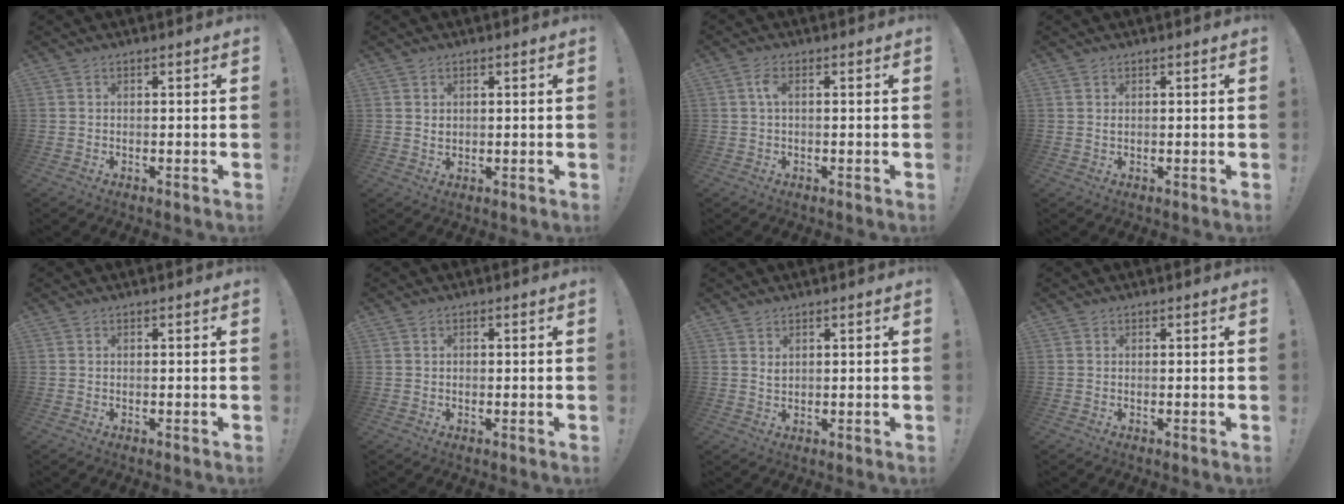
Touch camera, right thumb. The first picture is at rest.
{"total": 1.4, "force": [0.7, 1.1, 0.5], "torque": [-0.002, -0.003, 0.010]}
{"total": 3.1, "force": [0.3, 1.0, 2.9], "torque": [-0.061, 0.008, 0.006]}
{"total": 0.5, "force": [0.4, 0.3, 0.3], "torque": [-0.001, -0.003, 0.007]}
{"total": 0.0}
{"total": 0.6, "force": [-0.1, 0.6, 0.1], "torque": [-0.008, 0.004, 0.000]}
{"total": 1.6, "force": [1.1, 0.8, 0.8], "torque": [-0.013, -0.004, 0.021]}
{"total": 0.0}